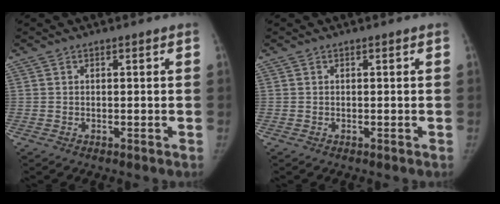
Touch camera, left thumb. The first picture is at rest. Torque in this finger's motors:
{"motor_torque": [-0.04, 0.05, 0.08, -0.08, 0.01]}